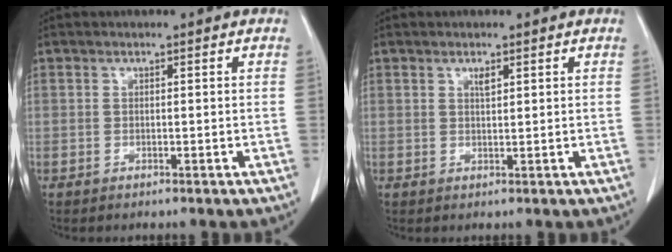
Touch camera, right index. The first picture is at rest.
{"total": 1.1, "force": [0.6, 0.3, 0.8], "torque": [-0.019, -0.002, 0.013]}